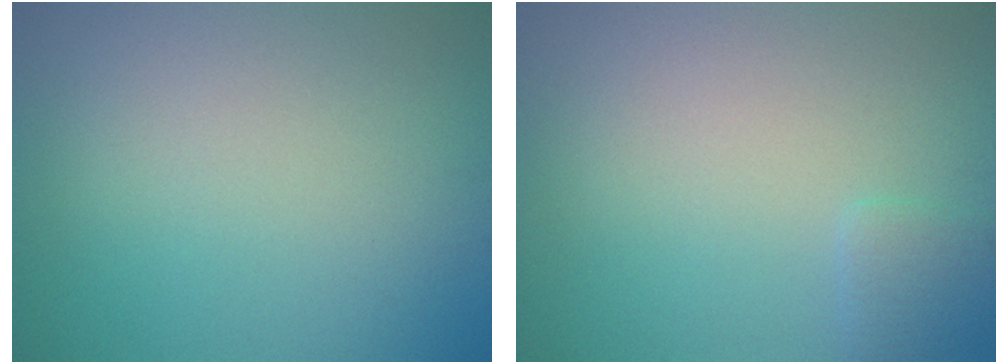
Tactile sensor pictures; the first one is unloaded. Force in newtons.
{"total": 1.2, "press": 1.2, "slide": 0.2}